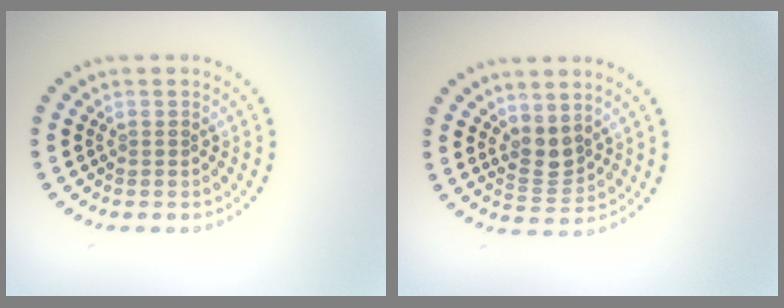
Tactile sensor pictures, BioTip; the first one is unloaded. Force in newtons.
{"total": 2.3, "press": 1.9, "slide": 1.3}